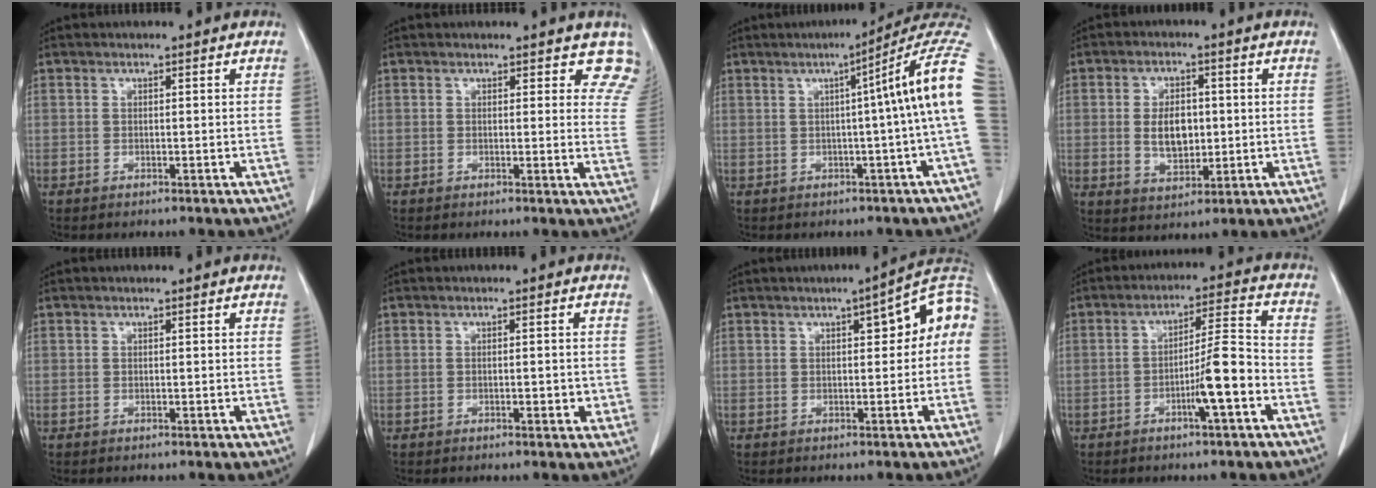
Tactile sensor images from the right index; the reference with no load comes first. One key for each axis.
{"total": 6.3, "fx": 5.5, "fy": 2.5, "fz": 1.6, "tx": 0.011, "ty": -0.015, "tz": 0.034}
{"total": 10.8, "fx": 1.5, "fy": -1.9, "fz": 10.6, "tx": -0.116, "ty": 0.027, "tz": 0.011}
{"total": 6.4, "fx": 0.0, "fy": 3.7, "fz": 5.2, "tx": -0.098, "ty": 0.003, "tz": 0.010}
{"total": 0.0}
{"total": 1.8, "fx": -0.3, "fy": 0.6, "fz": 1.6, "tx": -0.025, "ty": 0.000, "tz": -0.002}
{"total": 8.1, "fx": 1.2, "fy": 2.1, "fz": 7.7, "tx": -0.093, "ty": 0.035, "tz": 0.008}
{"total": 7.7, "fx": -2.9, "fy": 0.0, "fz": 7.1, "tx": -0.118, "ty": 0.009, "tz": -0.047}